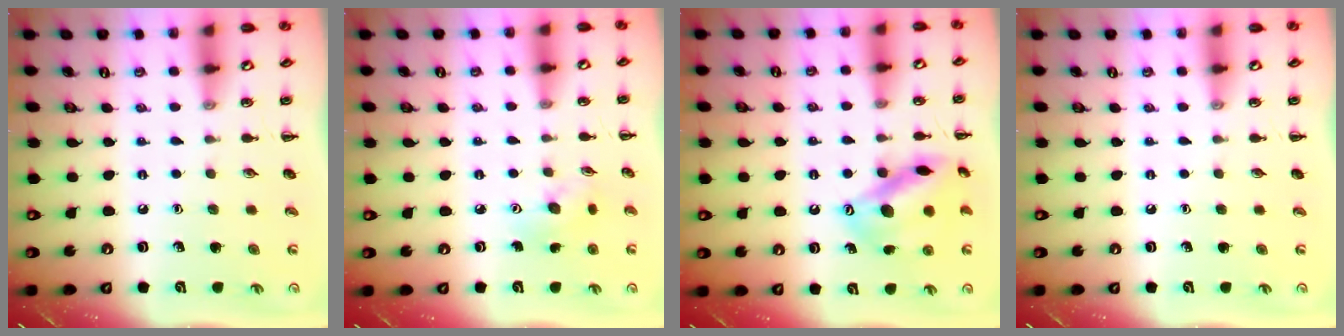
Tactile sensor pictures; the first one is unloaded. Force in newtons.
{"total": 4.8, "press": 4.7, "slide": 0.4}
{"total": 15.6, "press": 15.6, "slide": 0.7}
{"total": 0.0}